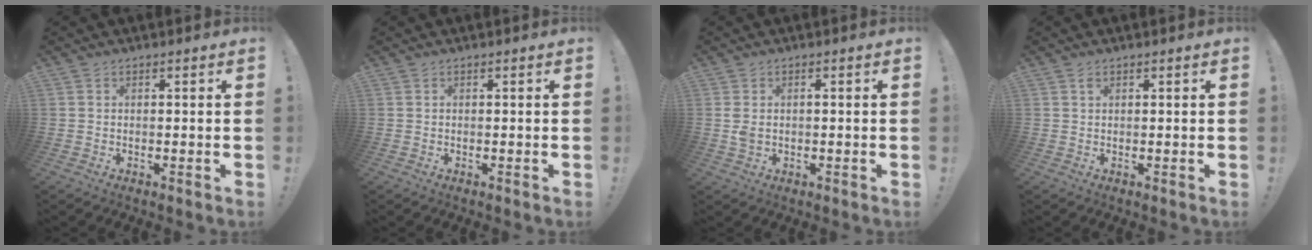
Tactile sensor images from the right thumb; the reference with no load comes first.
{"total": 0.0}
{"total": 2.3, "force": [-0.1, 1.4, 1.8], "torque": [-0.040, 0.009, 0.000]}
{"total": 0.6, "force": [0.2, 0.5, 0.2], "torque": [-0.006, 0.001, 0.005]}